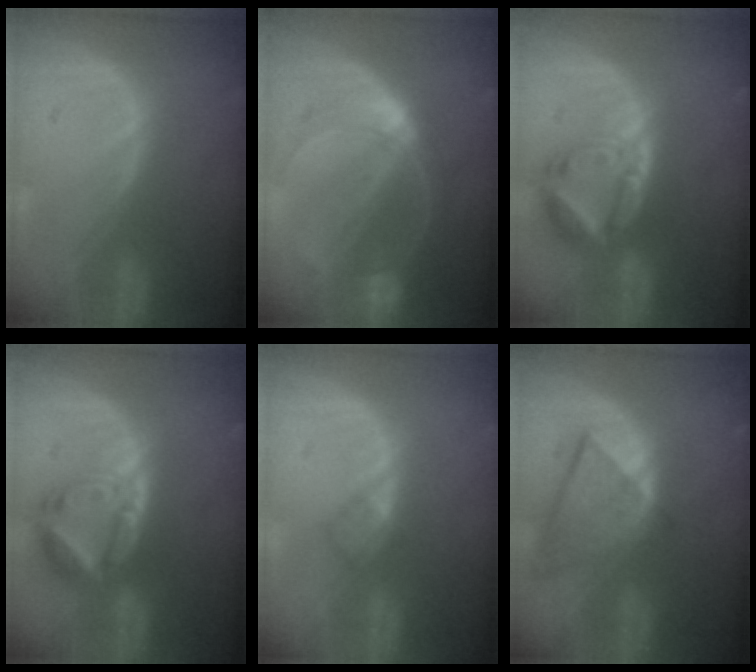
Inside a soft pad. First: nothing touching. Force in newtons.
{"total": 7.1, "press": 7.1, "slide": 0.4}
{"total": 8.1, "press": 7.0, "slide": 4.0}
{"total": 8.1, "press": 7.0, "slide": 4.0}
{"total": 2.0, "press": 2.0, "slide": 0.2}
{"total": 8.1, "press": 7.2, "slide": 3.6}